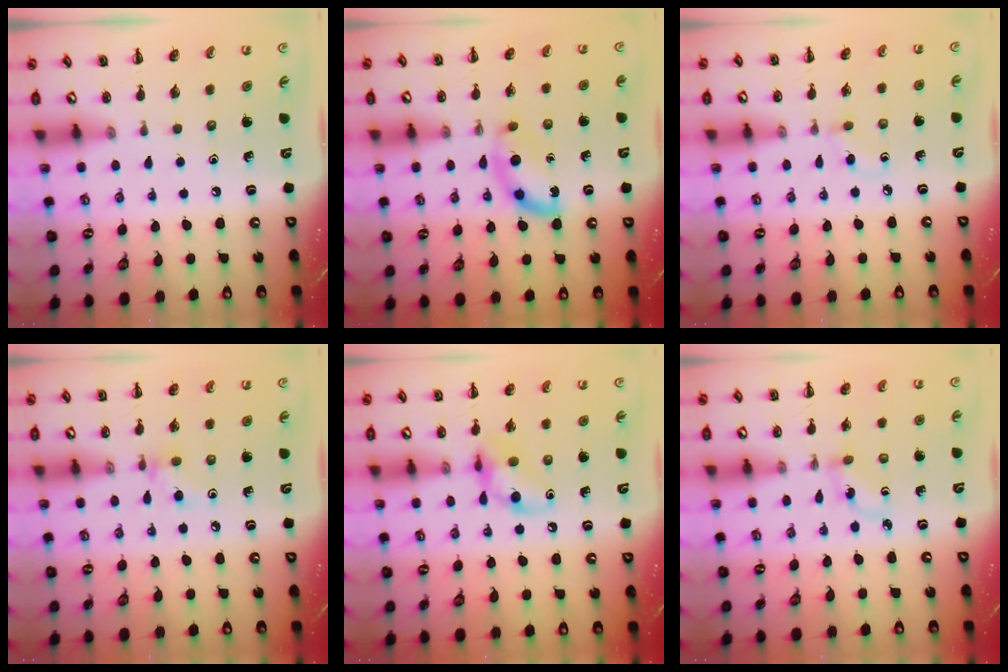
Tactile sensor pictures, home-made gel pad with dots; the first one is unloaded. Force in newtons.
{"total": 7.9, "press": 7.9, "slide": 0.5}
{"total": 2.9, "press": 2.7, "slide": 1.0}
{"total": 5.5, "press": 5.3, "slide": 1.7}
{"total": 10.1, "press": 10.1, "slide": 0.9}
{"total": 2.6, "press": 2.3, "slide": 1.1}